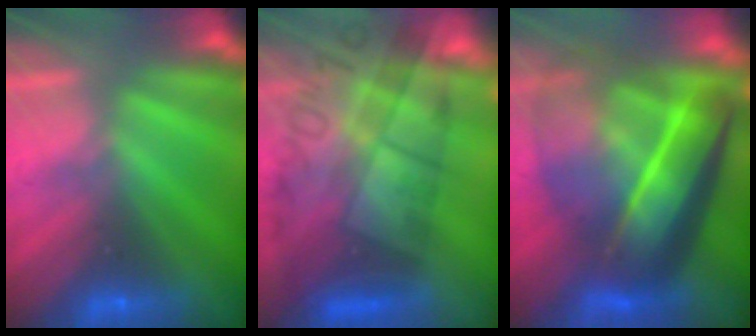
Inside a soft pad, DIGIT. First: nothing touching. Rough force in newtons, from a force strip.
{"total": 11.1}
{"total": 7.6}